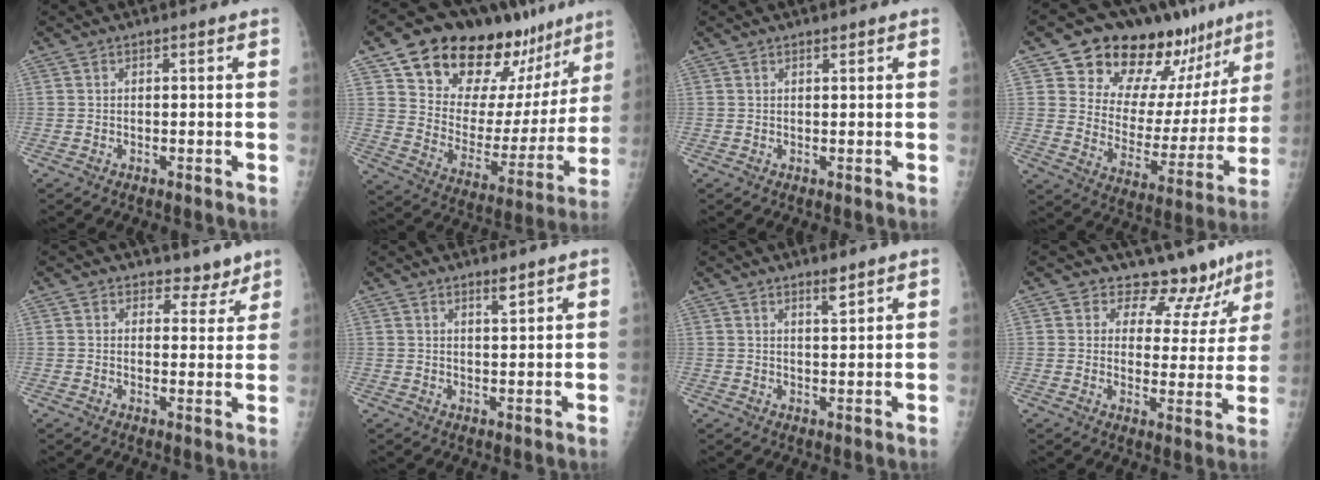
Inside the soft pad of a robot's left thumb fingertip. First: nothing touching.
{"total": 25.7, "force": [18.1, 13.2, 12.7], "torque": [-0.153, -0.074, 0.275]}
{"total": 0.6, "force": [0.5, 0.2, 0.3], "torque": [-0.004, -0.004, 0.009]}
{"total": 21.4, "force": [15.5, 10.8, 10.0], "torque": [-0.095, -0.084, 0.224]}
{"total": 4.6, "force": [3.7, 2.7, 0.3], "torque": [0.025, -0.027, 0.043]}
{"total": 2.2, "force": [1.7, 0.3, 1.3], "torque": [-0.019, -0.015, 0.030]}
{"total": 2.6, "force": [2.0, 0.4, 1.6], "torque": [-0.020, -0.018, 0.034]}
{"total": 10.8, "force": [9.0, 5.7, 1.7], "torque": [0.025, -0.056, 0.102]}